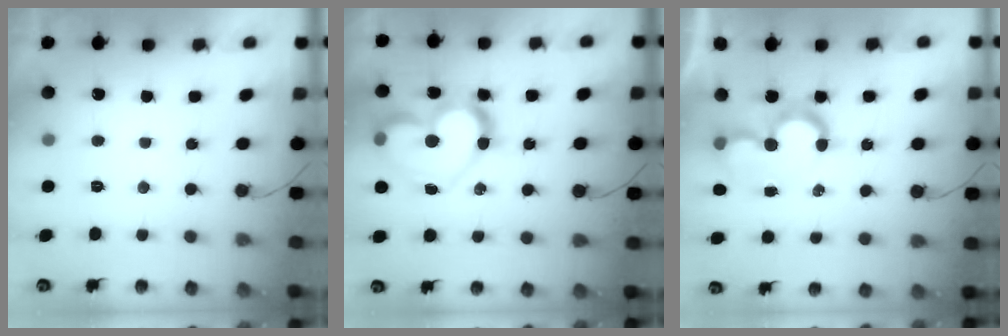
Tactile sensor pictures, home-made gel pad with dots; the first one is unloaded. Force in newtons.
{"total": 17.6, "press": 17.5, "slide": 1.6}
{"total": 8.5, "press": 8.4, "slide": 0.2}